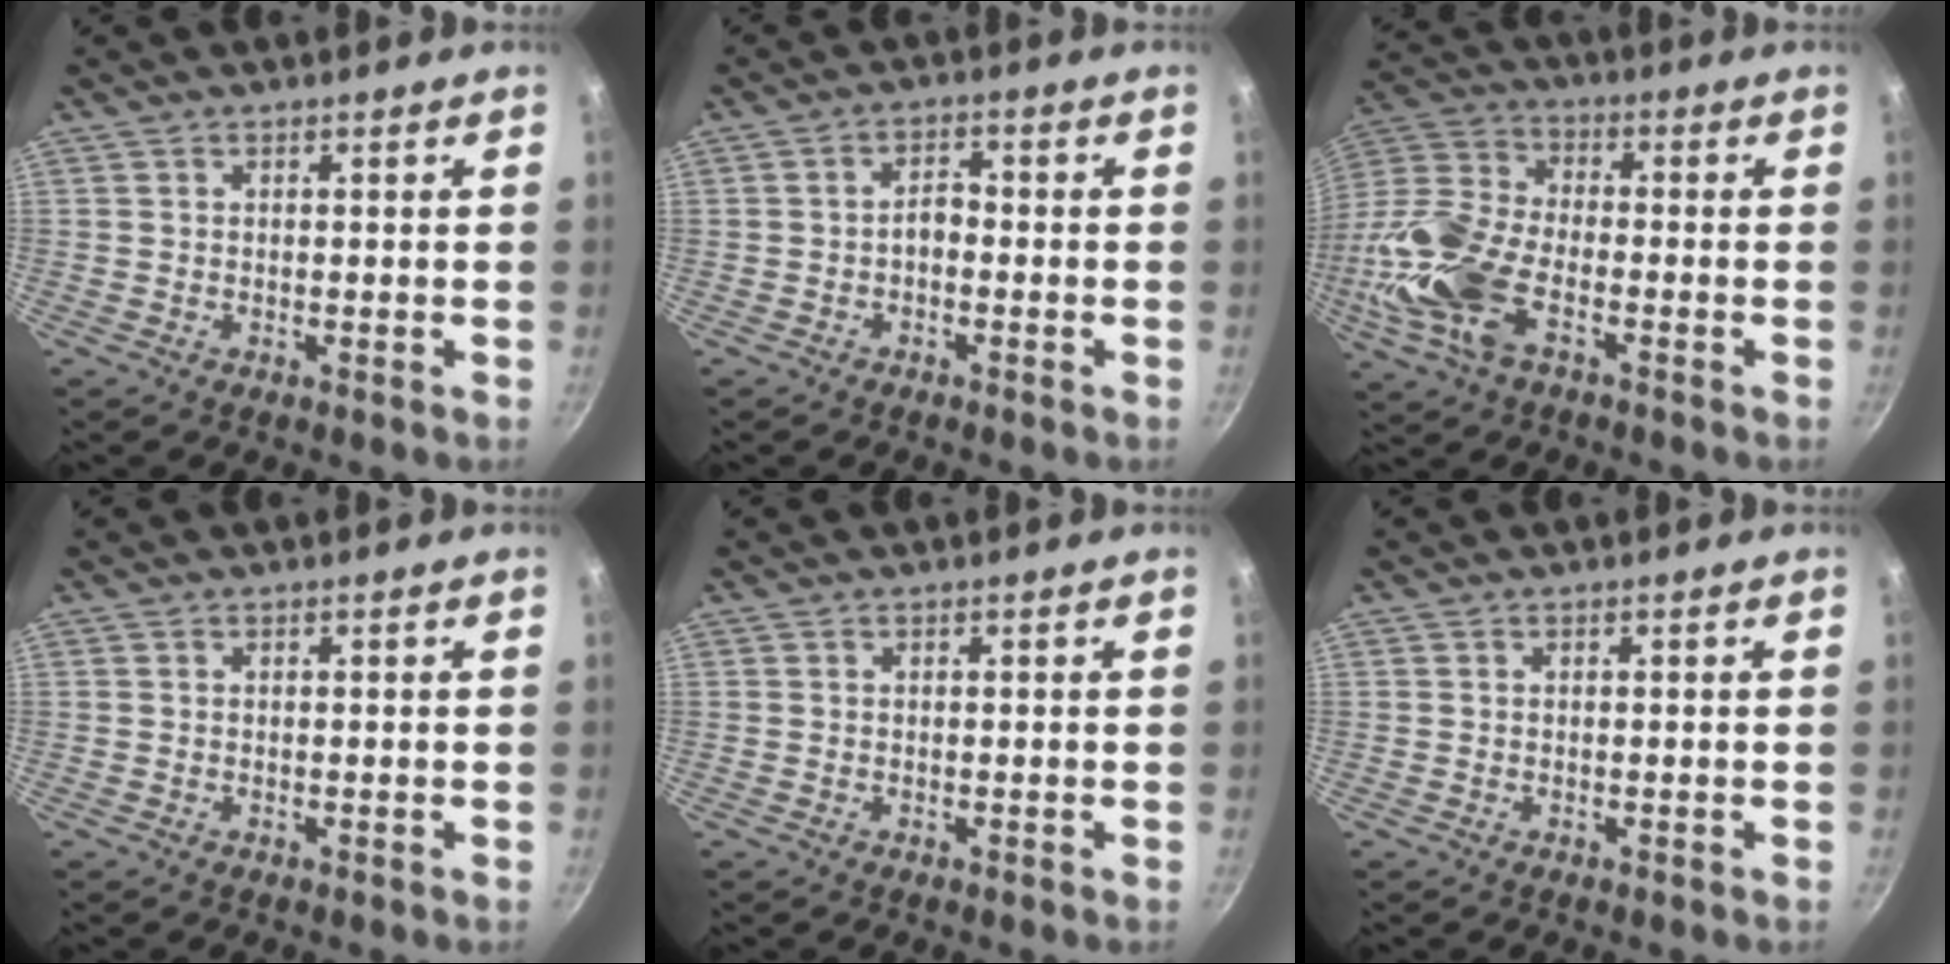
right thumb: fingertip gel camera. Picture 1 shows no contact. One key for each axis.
{"total": 2.7, "fx": -1.0, "fy": 1.6, "fz": 1.9, "tx": -0.023, "ty": 0.019, "tz": -0.021}
{"total": 16.9, "fx": -6.0, "fy": 8.8, "fz": 13.1, "tx": -0.278, "ty": 0.024, "tz": -0.135}
{"total": 0.0}
{"total": 0.0}
{"total": 0.0}